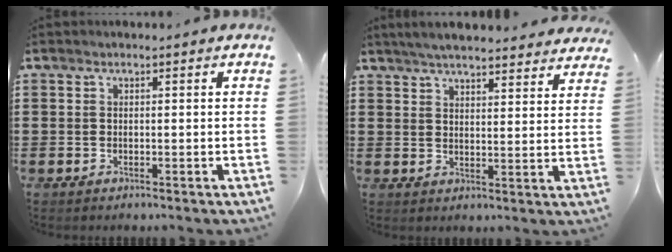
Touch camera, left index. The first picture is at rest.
{"total": 4.8, "force": [4.7, 0.2, 1.1], "torque": [-0.037, -0.016, 0.085]}